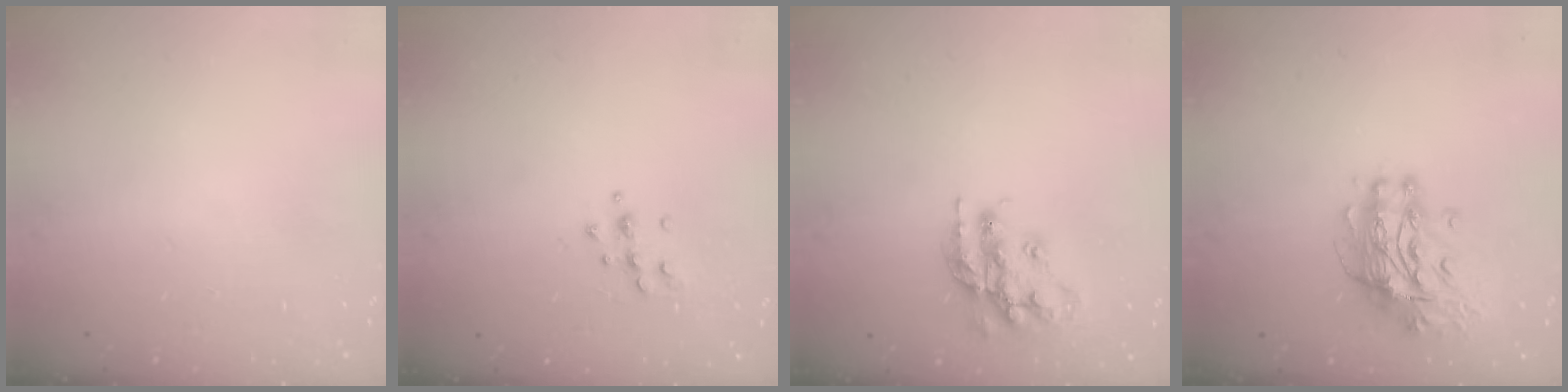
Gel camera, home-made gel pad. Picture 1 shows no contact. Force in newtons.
{"total": 6.3, "press": 6.2, "slide": 0.9}
{"total": 16.5, "press": 16.5, "slide": 1.0}
{"total": 12.3, "press": 12.2, "slide": 1.1}